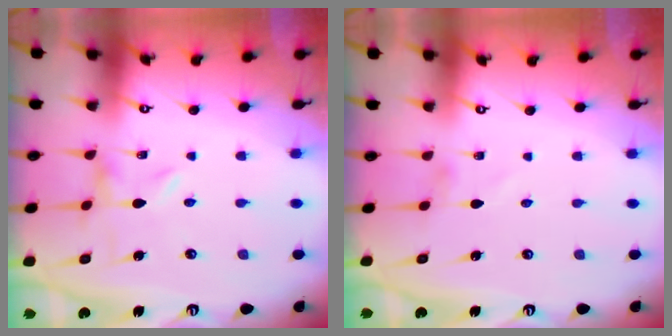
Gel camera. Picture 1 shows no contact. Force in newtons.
{"total": 1.4, "press": 1.4, "slide": 0.0}